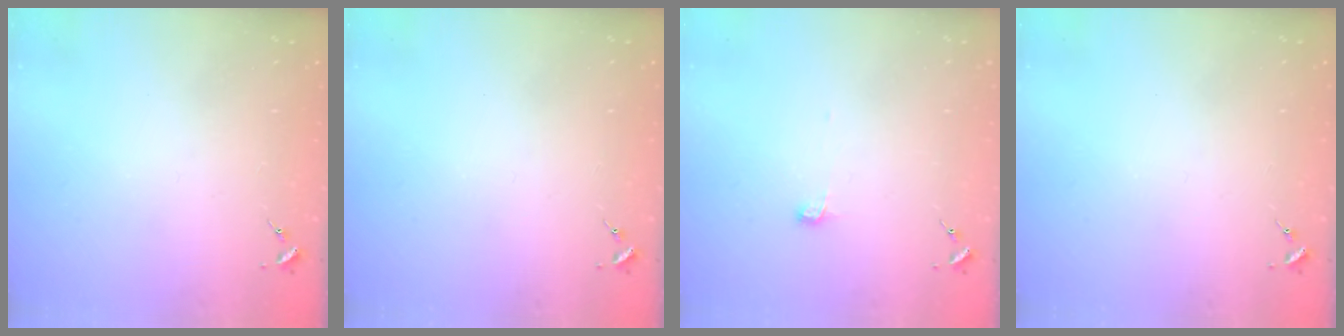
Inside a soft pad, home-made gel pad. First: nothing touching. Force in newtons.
{"total": 0.0}
{"total": 4.1, "press": 4.0, "slide": 0.4}
{"total": 0.0}